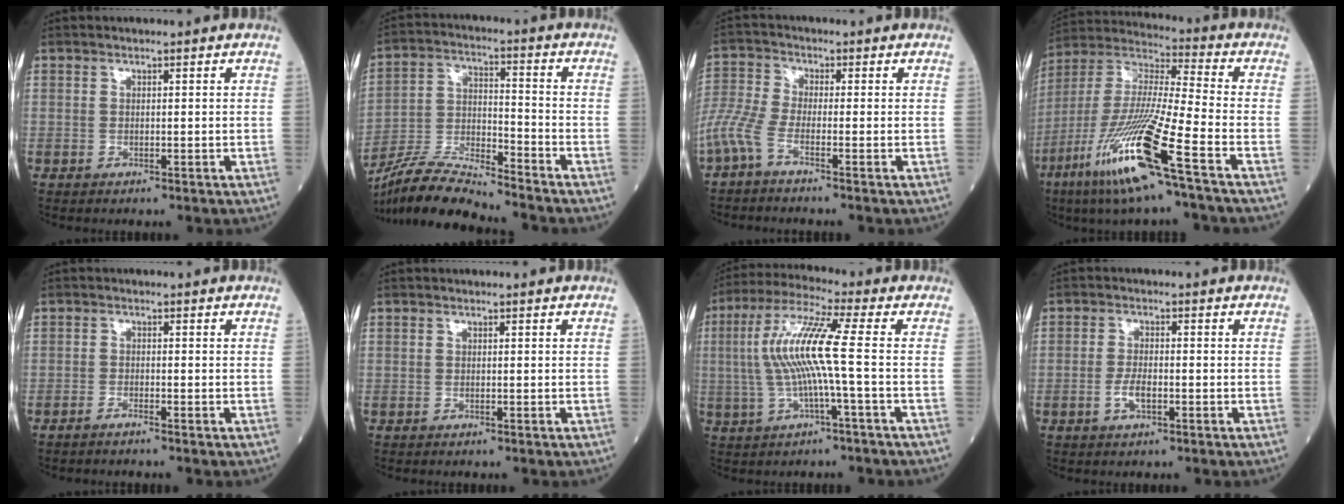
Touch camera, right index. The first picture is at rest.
{"total": 11.0, "force": [-10.6, -0.2, 3.2], "torque": [-0.062, -0.003, -0.199]}
{"total": 5.6, "force": [-3.5, 0.8, 4.3], "torque": [-0.118, 0.003, -0.082]}
{"total": 18.1, "force": [-9.1, -0.1, 15.6], "torque": [-0.339, -0.043, -0.182]}
{"total": 1.1, "force": [-1.0, -0.1, 0.5], "torque": [-0.012, 0.000, -0.020]}
{"total": 0.0}
{"total": 10.4, "force": [-0.3, -0.5, 10.4], "torque": [-0.211, 0.016, -0.010]}
{"total": 2.9, "force": [-1.0, 1.0, 2.5], "torque": [-0.053, 0.001, -0.020]}